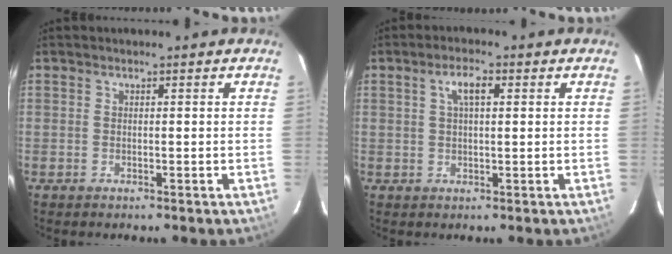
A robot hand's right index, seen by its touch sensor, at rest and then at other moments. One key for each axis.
{"total": 3.8, "fx": 1.3, "fy": 1.4, "fz": 3.3, "tx": -0.063, "ty": 0.011, "tz": 0.025}